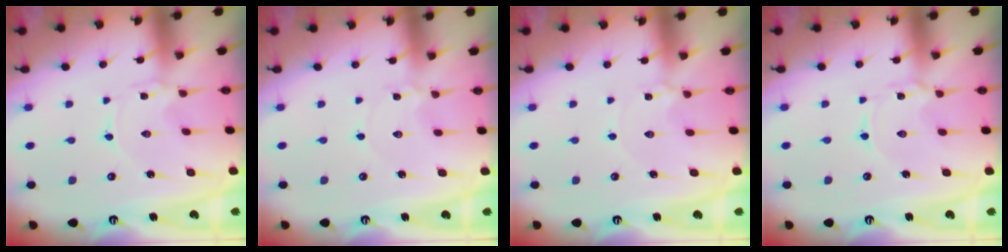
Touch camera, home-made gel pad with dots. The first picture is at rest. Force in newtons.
{"total": 1.4, "press": 1.4, "slide": 0.1}
{"total": 1.4, "press": 1.3, "slide": 0.3}
{"total": 1.6, "press": 1.6, "slide": 0.3}